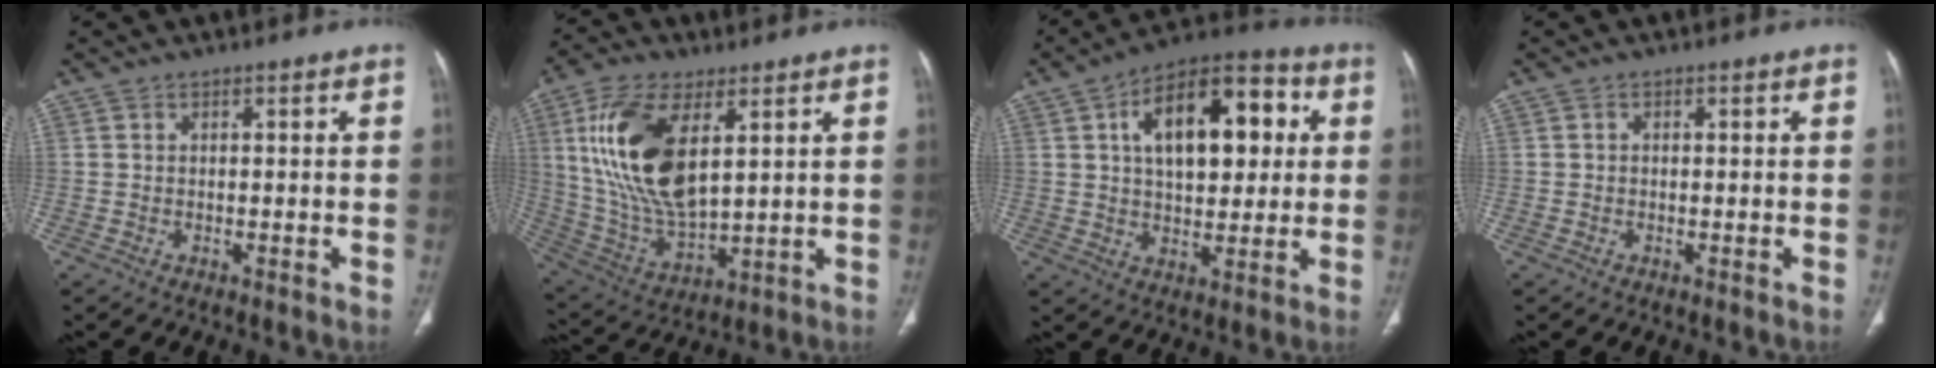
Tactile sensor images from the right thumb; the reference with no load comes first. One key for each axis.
{"total": 19.4, "fx": 5.9, "fy": 9.2, "fz": 16.0, "tx": -0.317, "ty": -0.024, "tz": 0.119}
{"total": 18.8, "fx": 4.7, "fy": 10.0, "fz": 15.2, "tx": -0.196, "ty": 0.019, "tz": 0.067}
{"total": 0.0}